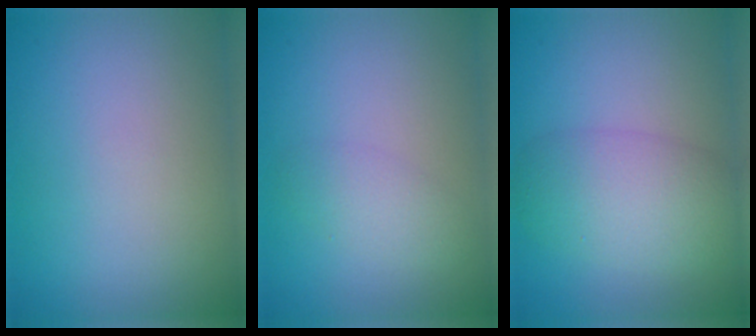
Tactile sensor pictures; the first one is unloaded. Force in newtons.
{"total": 2.0, "press": 2.0, "slide": 0.1}
{"total": 5.6, "press": 5.6, "slide": 0.1}